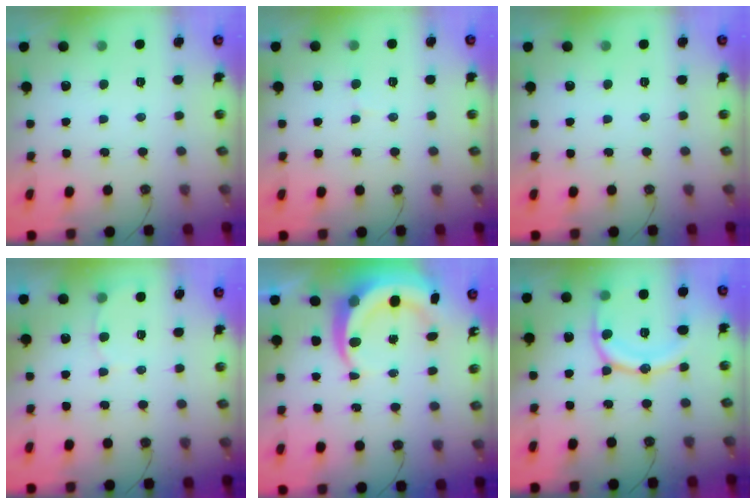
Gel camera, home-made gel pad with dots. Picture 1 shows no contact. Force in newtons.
{"total": 5.8, "press": 5.8, "slide": 0.5}
{"total": 0.0}
{"total": 4.6, "press": 4.6, "slide": 0.3}
{"total": 9.7, "press": 9.6, "slide": 1.4}
{"total": 15.7, "press": 15.6, "slide": 1.7}